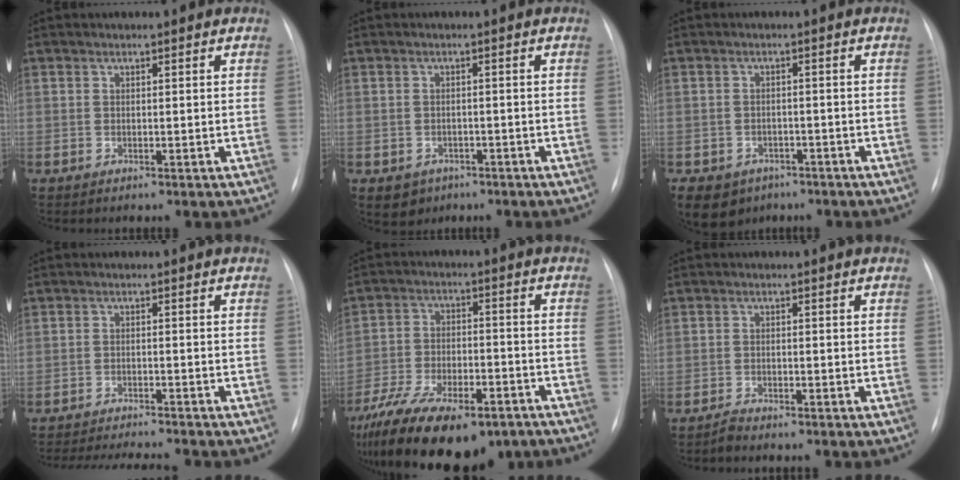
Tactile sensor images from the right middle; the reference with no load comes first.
{"total": 3.5, "force": [-1.8, 2.9, 0.8], "torque": [-0.010, 0.004, -0.017]}
{"total": 7.6, "force": [-4.6, 5.7, 1.9], "torque": [-0.037, 0.006, -0.062]}
{"total": 11.8, "force": [-11.0, 0.7, 4.4], "torque": [-0.062, -0.013, -0.155]}
{"total": 22.8, "force": [-16.1, 9.1, 13.4], "torque": [-0.254, -0.018, -0.248]}
{"total": 1.7, "force": [-1.6, 0.2, 0.4], "torque": [-0.016, -0.003, -0.027]}